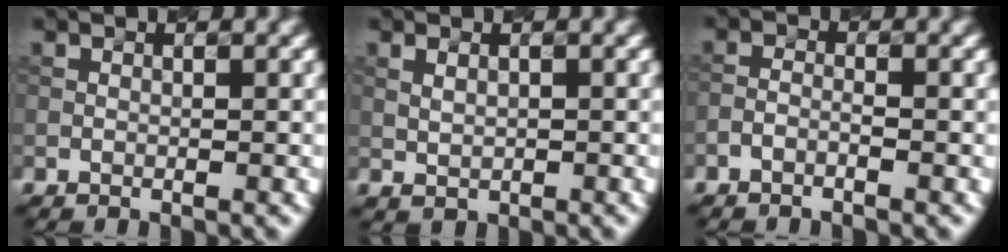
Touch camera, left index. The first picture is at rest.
{"total": 1.1, "force": [0.3, 0.7, 0.8], "torque": [-0.018, -0.001, 0.010]}
{"total": 1.2, "force": [-0.9, 0.3, 0.7], "torque": [-0.015, 0.001, -0.021]}